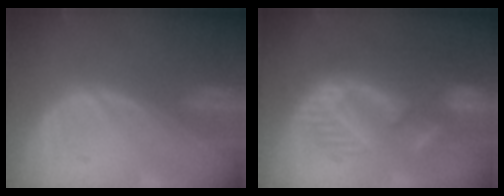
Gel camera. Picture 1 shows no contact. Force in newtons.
{"total": 10.8, "press": 9.7, "slide": 4.7}